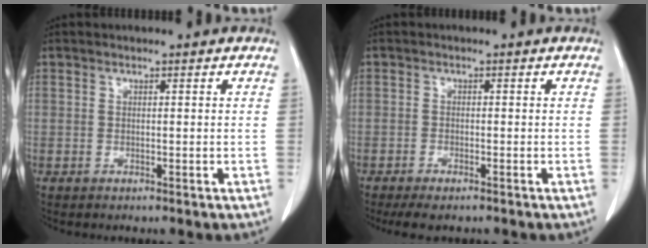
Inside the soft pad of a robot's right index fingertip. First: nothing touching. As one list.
[{"total": 4.0, "force": [-3.1, 1.3, 2.1], "torque": [-0.030, -0.007, -0.045]}]